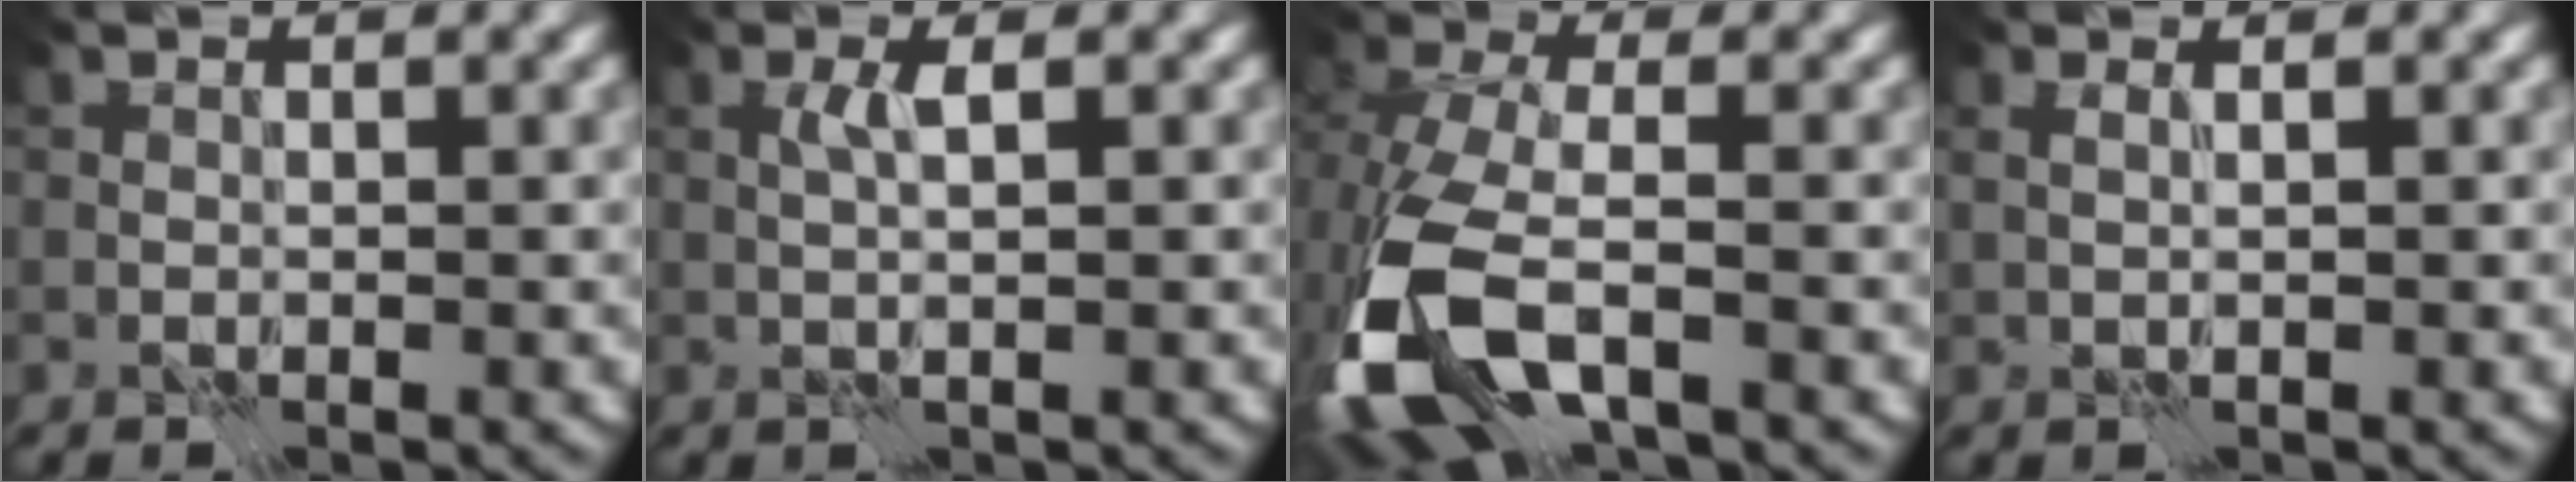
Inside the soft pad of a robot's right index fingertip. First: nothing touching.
{"total": 1.8, "force": [1.0, -0.6, 1.3], "torque": [-0.023, 0.006, 0.018]}
{"total": 9.5, "force": [-3.8, 4.8, 7.3], "torque": [-0.185, -0.021, -0.075]}
{"total": 1.4, "force": [1.2, -0.4, 0.5], "torque": [-0.002, -0.002, 0.020]}